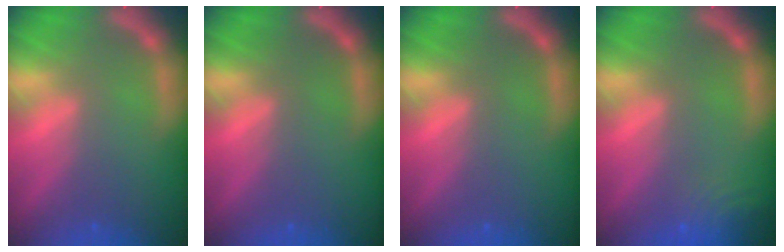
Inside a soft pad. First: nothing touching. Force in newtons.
{"total": 0.0}
{"total": 0.0}
{"total": 5.1}